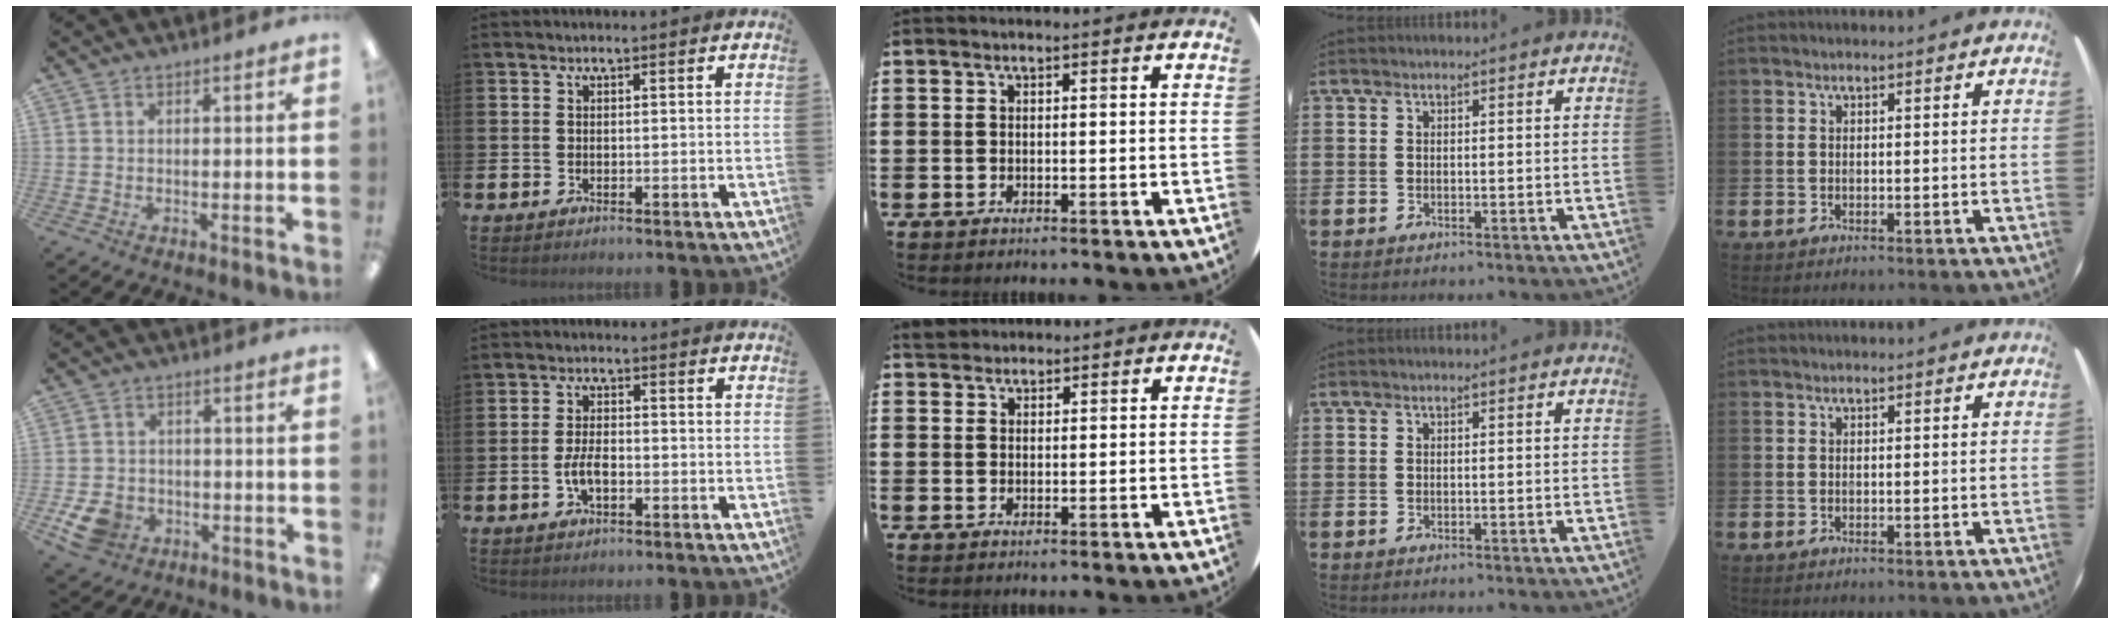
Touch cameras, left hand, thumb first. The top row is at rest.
{"thumb": {"total": 6.8, "force": [-3.2, 5.2, 3.0], "torque": [-0.062, 0.012, -0.058]}, "index": {"total": 3.5, "force": [-1.0, 1.6, 2.9], "torque": [-0.044, 0.001, -0.020]}, "middle": {"total": 2.1, "force": [2.0, 0.7, 0.2], "torque": [-0.002, 0.001, 0.038]}}